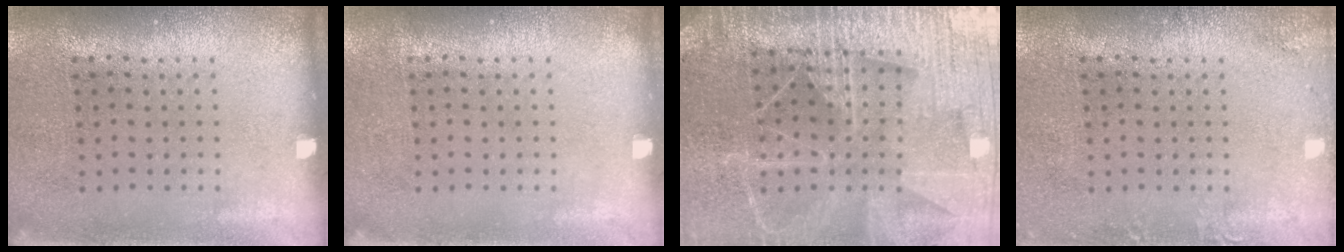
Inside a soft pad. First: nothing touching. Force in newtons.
{"total": 0.0}
{"total": 5.0, "press": 4.6, "slide": 2.1}
{"total": 1.3, "press": 1.3, "slide": 0.0}